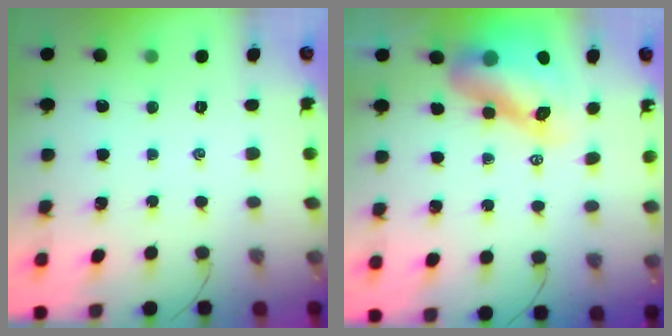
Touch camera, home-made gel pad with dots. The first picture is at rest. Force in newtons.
{"total": 12.6, "press": 12.1, "slide": 3.7}